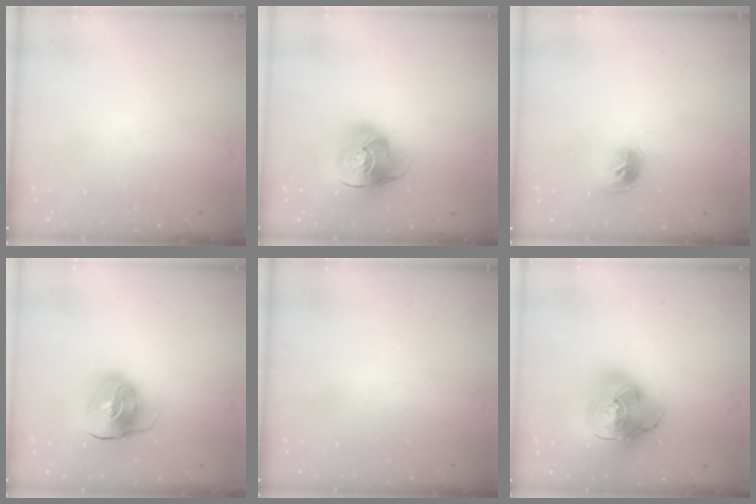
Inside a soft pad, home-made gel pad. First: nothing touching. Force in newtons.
{"total": 13.4, "press": 13.3, "slide": 2.0}
{"total": 8.0, "press": 8.0, "slide": 0.7}
{"total": 11.9, "press": 11.7, "slide": 1.8}
{"total": 0.7, "press": 0.7, "slide": 0.3}
{"total": 22.5, "press": 22.3, "slide": 3.4}